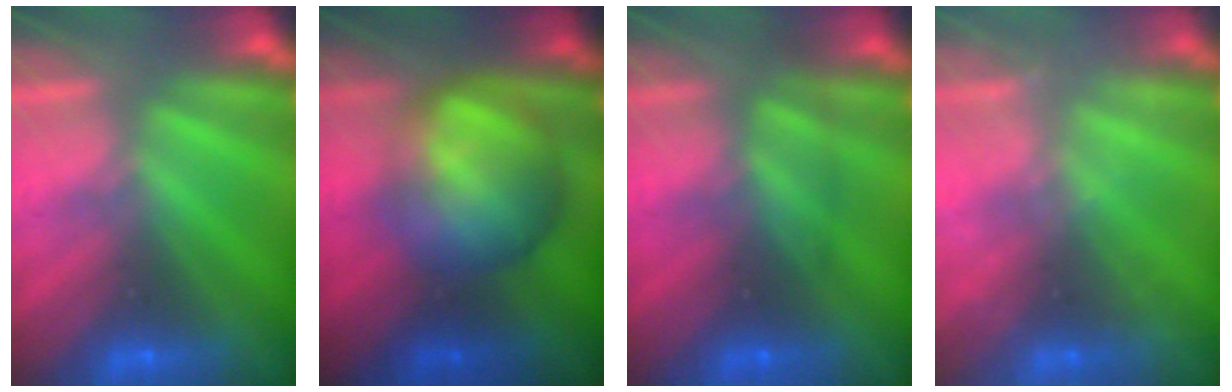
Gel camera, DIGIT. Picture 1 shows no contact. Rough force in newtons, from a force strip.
{"total": 9.4}
{"total": 2.4}
{"total": 2.2}